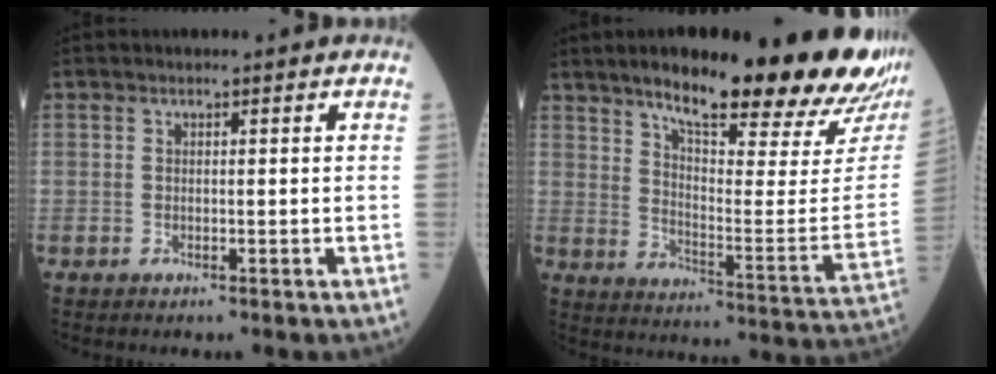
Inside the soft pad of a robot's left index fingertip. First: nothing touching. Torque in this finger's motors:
{"motor_torque": [0.49, -0.70, 1.05, 0.21]}